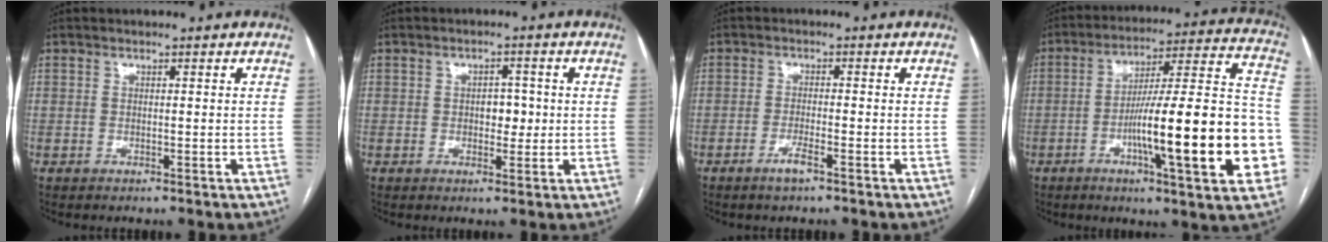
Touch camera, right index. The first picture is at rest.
{"total": 3.2, "force": [0.0, 1.9, 2.6], "torque": [-0.033, 0.006, 0.002]}
{"total": 2.7, "force": [-1.7, 0.0, 2.0], "torque": [-0.042, -0.003, -0.034]}
{"total": 22.7, "force": [-6.3, 2.3, 21.7], "torque": [-0.268, 0.017, -0.090]}